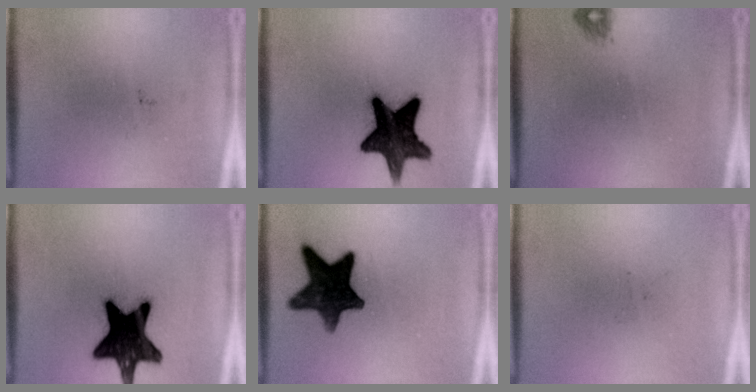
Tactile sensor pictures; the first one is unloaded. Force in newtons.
{"total": 15.2}
{"total": 0.9}
{"total": 18.1}
{"total": 13.6}
{"total": 0.0}